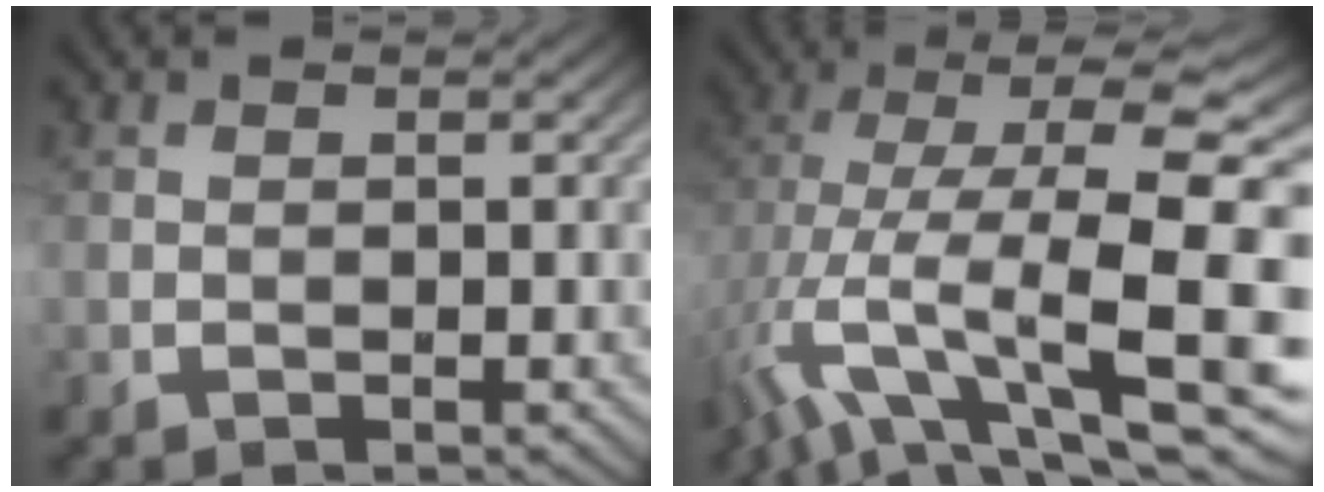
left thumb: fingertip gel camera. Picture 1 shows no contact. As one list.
[{"total": 13.7, "force": [-1.8, 5.0, 12.7], "torque": [-0.241, 0.001, -0.024]}]